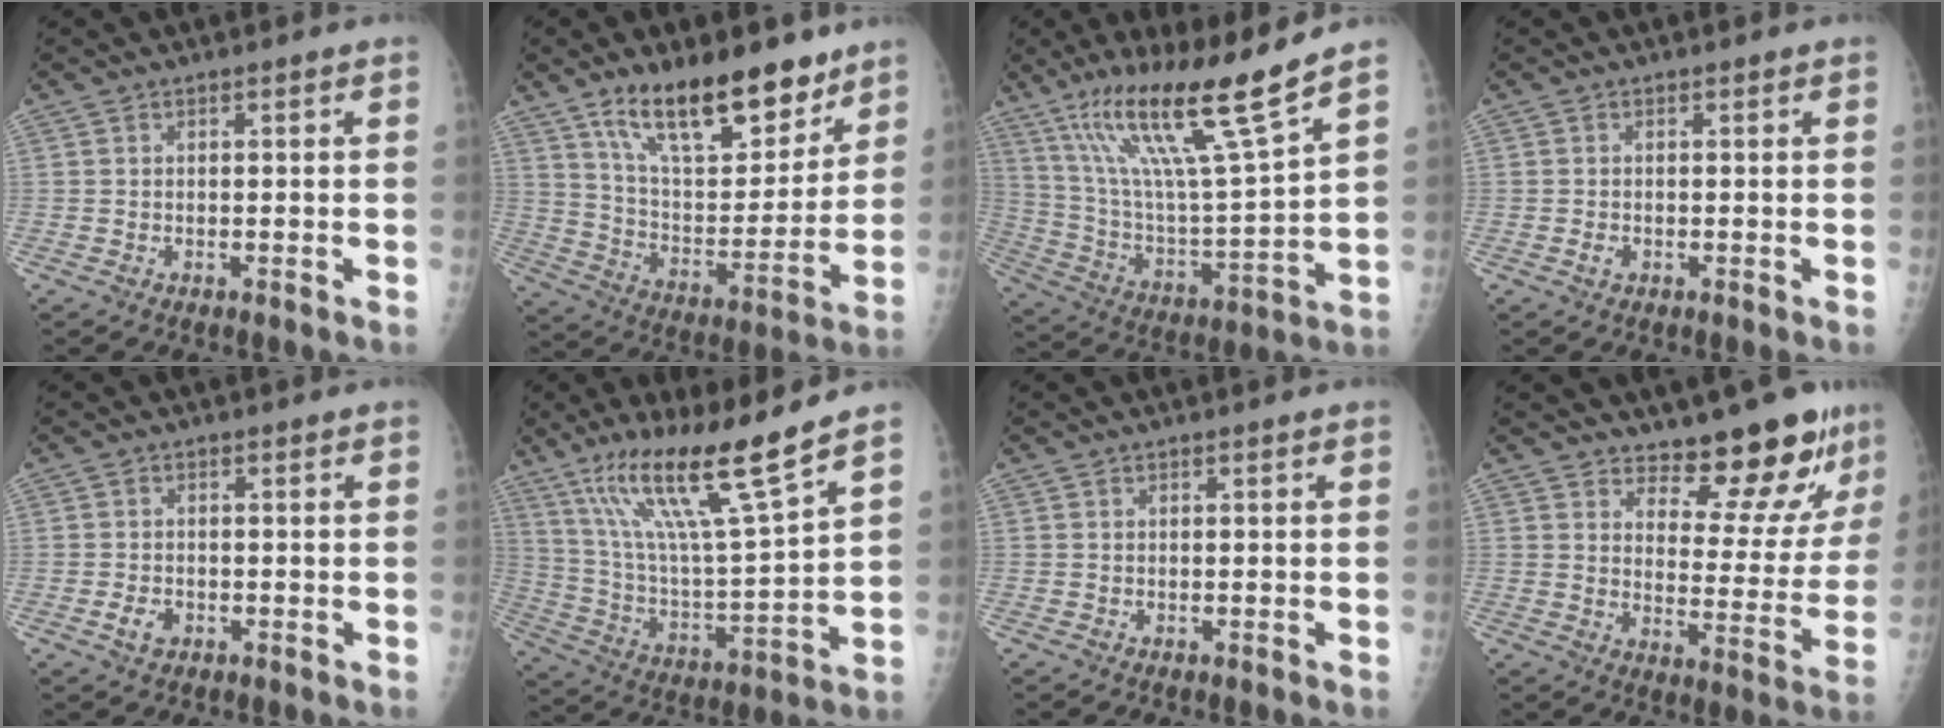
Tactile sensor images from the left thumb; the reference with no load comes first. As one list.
[{"total": 20.1, "force": [13.7, 8.0, 12.4], "torque": [-0.155, -0.080, 0.239]}, {"total": 20.7, "force": [13.5, 1.4, 15.7], "torque": [-0.265, -0.060, 0.248]}, {"total": 1.1, "force": [-0.3, 0.8, 0.6], "torque": [-0.009, 0.000, -0.004]}, {"total": 2.5, "force": [-1.0, 1.9, 1.4], "torque": [-0.022, 0.002, -0.014]}, {"total": 18.8, "force": [12.6, 1.4, 13.9], "torque": [-0.238, -0.063, 0.234]}, {"total": 0.0}, {"total": 13.6, "force": [11.6, 4.2, 5.6], "torque": [-0.031, -0.103, 0.156]}]